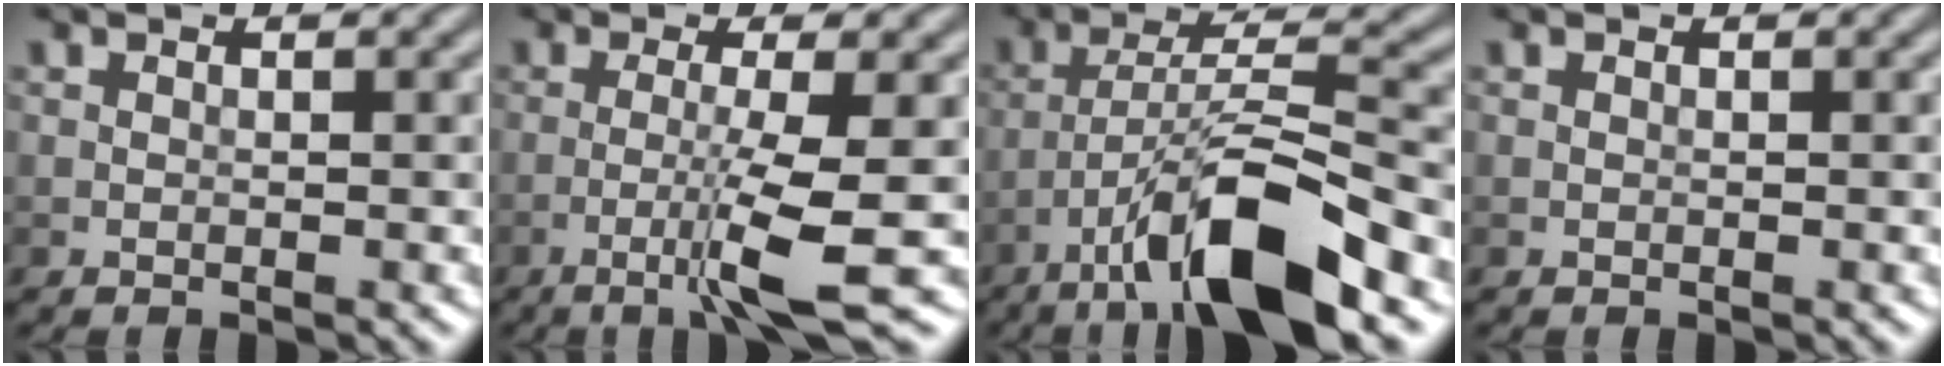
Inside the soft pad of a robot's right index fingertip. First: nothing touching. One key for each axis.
{"total": 5.1, "fx": -1.9, "fy": 0.1, "fz": 4.8, "tx": -0.090, "ty": 0.001, "tz": -0.043}
{"total": 10.2, "fx": -6.0, "fy": 1.9, "fz": 8.0, "tx": -0.135, "ty": 0.014, "tz": -0.107}
{"total": 0.0}